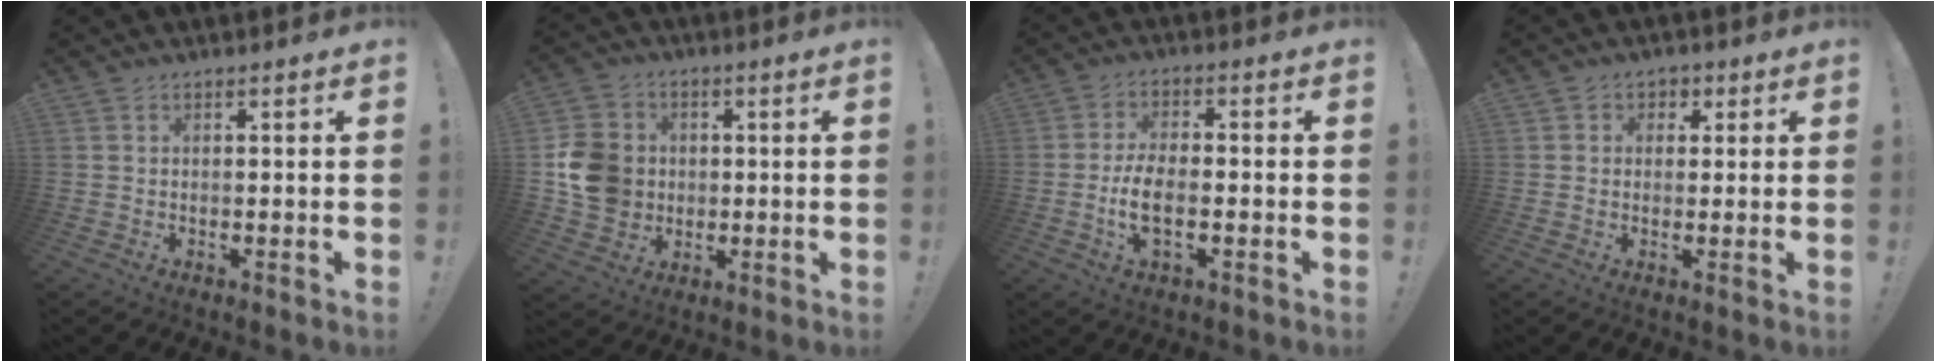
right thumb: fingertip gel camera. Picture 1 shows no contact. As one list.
[{"total": 12.6, "force": [-0.2, 11.3, 5.5], "torque": [-0.084, 0.008, 0.002]}, {"total": 7.7, "force": [-1.7, 3.4, 6.7], "torque": [-0.134, -0.002, -0.029]}, {"total": 3.1, "force": [0.3, 3.0, 0.8], "torque": [0.001, 0.000, 0.002]}]